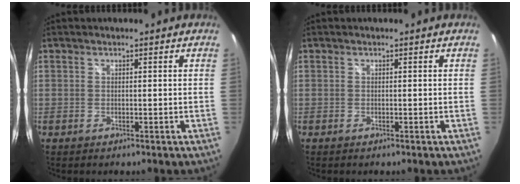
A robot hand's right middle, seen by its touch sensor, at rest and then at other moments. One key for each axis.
{"total": 0.0}